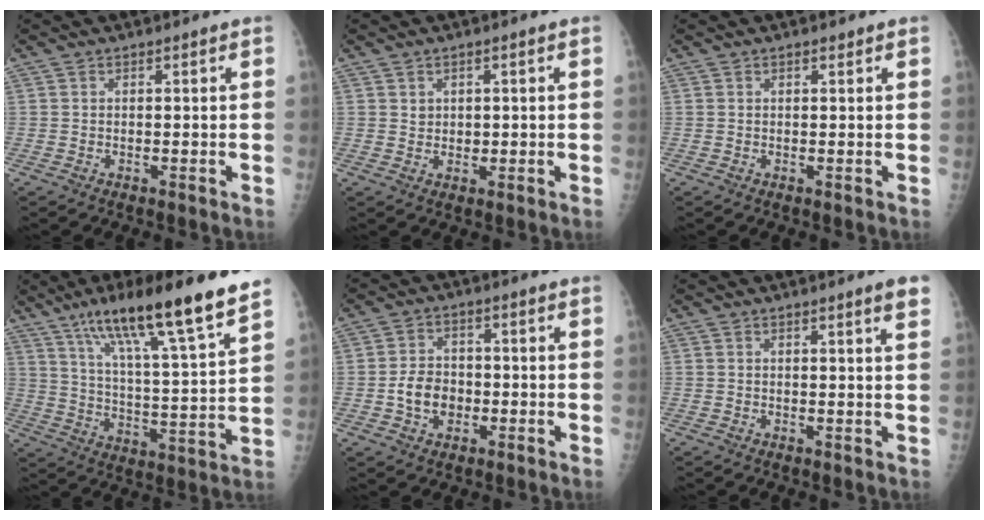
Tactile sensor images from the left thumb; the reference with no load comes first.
{"total": 1.9, "force": [0.6, 1.7, 0.5], "torque": [0.004, -0.004, 0.012]}
{"total": 0.6, "force": [0.5, 0.3, 0.4], "torque": [-0.006, -0.003, 0.007]}
{"total": 20.6, "force": [14.1, 2.2, 14.9], "torque": [-0.229, -0.055, 0.235]}
{"total": 6.3, "force": [-1.5, 4.9, 3.6], "torque": [-0.042, 0.012, -0.029]}
{"total": 3.1, "force": [1.9, -0.1, 2.5], "torque": [-0.032, -0.008, 0.024]}